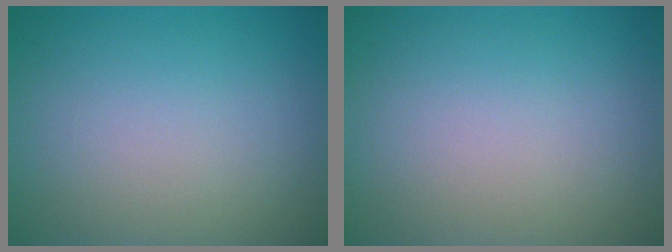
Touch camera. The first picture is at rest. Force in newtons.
{"total": 0.0}